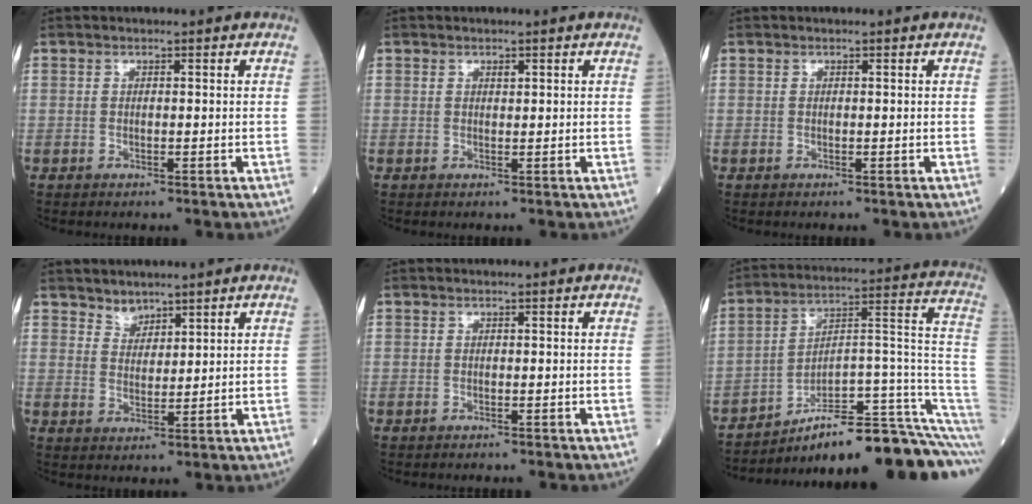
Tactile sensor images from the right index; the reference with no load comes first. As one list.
[{"total": 0.6, "force": [0.4, 0.2, 0.3], "torque": [-0.008, 0.004, 0.011]}, {"total": 0.0}, {"total": 2.6, "force": [2.4, 1.1, 0.2], "torque": [-0.003, -0.001, 0.043]}, {"total": 0.8, "force": [-0.7, 0.1, 0.3], "torque": [-0.012, -0.003, -0.010]}, {"total": 18.6, "force": [-13.1, 1.0, 13.1], "torque": [-0.120, 0.063, -0.198]}]